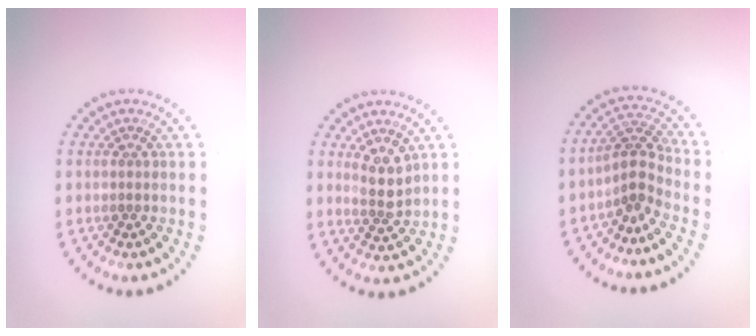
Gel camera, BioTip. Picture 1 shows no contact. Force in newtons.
{"total": 2.4, "press": 2.1, "slide": 1.2}
{"total": 2.6, "press": 1.8, "slide": 1.9}